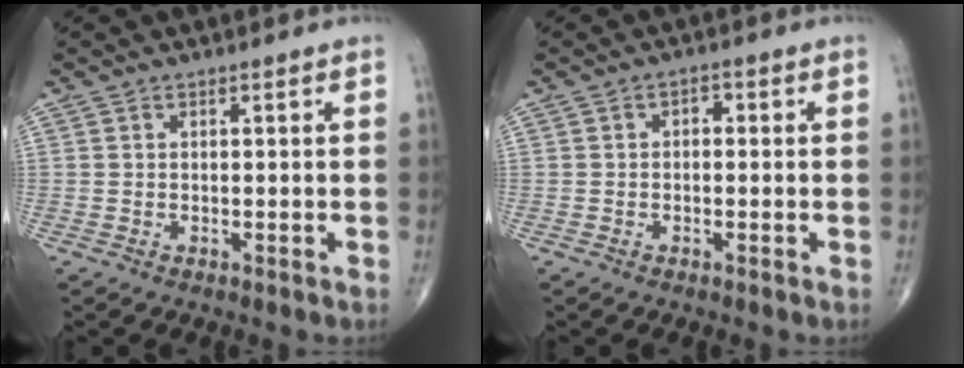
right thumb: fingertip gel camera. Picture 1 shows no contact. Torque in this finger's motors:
{"motor_torque": [-0.13, -0.05, -0.10, -0.03, -0.01]}